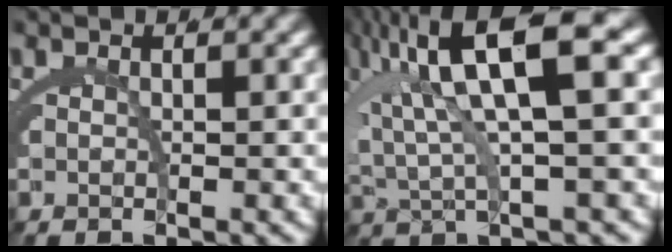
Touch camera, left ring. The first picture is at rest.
{"total": 8.7, "force": [2.6, 3.4, 7.5], "torque": [-0.152, 0.004, 0.046]}